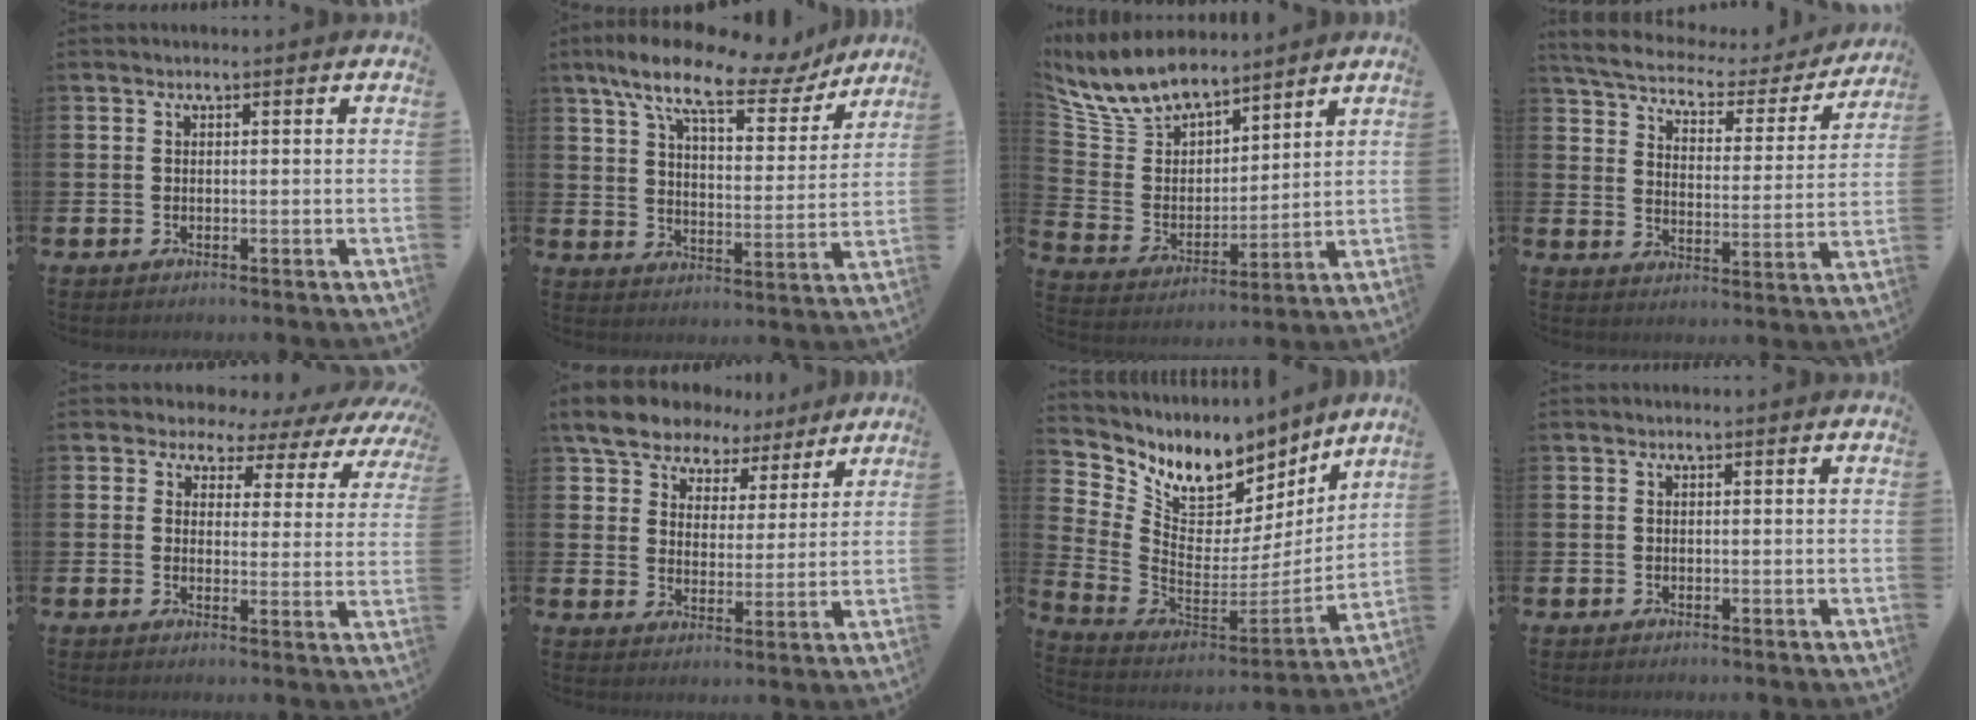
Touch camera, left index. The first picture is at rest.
{"total": 11.8, "force": [9.0, 4.0, 6.6], "torque": [-0.135, -0.048, 0.149]}
{"total": 9.0, "force": [8.2, 3.1, 2.0], "torque": [-0.091, -0.048, 0.154]}
{"total": 5.3, "force": [4.7, 1.4, 1.9], "torque": [-0.066, -0.034, 0.073]}
{"total": 3.1, "force": [2.2, 2.2, 0.1], "torque": [-0.021, -0.025, 0.030]}
{"total": 7.8, "force": [6.9, 3.5, 1.0], "torque": [-0.051, -0.037, 0.124]}
{"total": 9.4, "force": [7.3, 5.2, 2.8], "torque": [-0.093, -0.055, 0.132]}
{"total": 0.0}